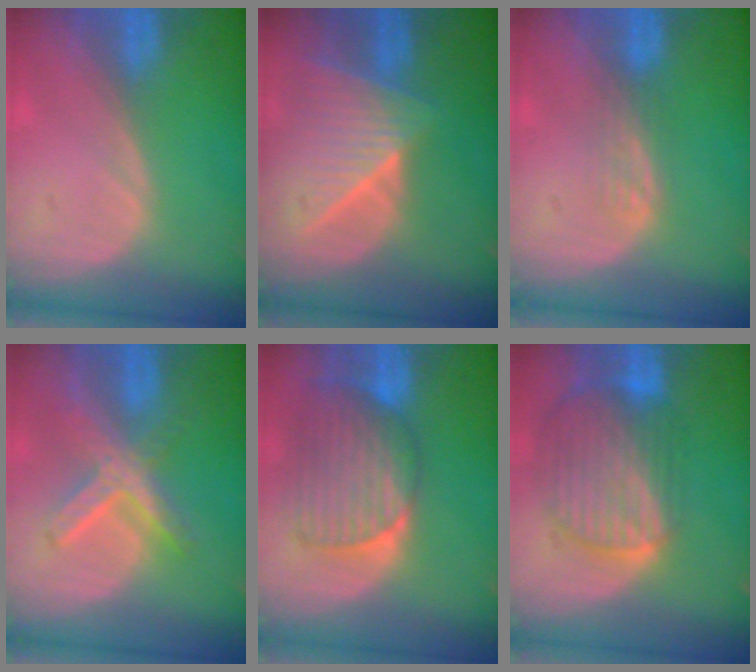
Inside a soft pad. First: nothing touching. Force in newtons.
{"total": 8.6, "press": 7.7, "slide": 3.8}
{"total": 2.4, "press": 2.3, "slide": 0.4}
{"total": 6.9, "press": 6.2, "slide": 3.1}
{"total": 8.9, "press": 8.3, "slide": 3.1}
{"total": 10.4, "press": 8.7, "slide": 5.6}